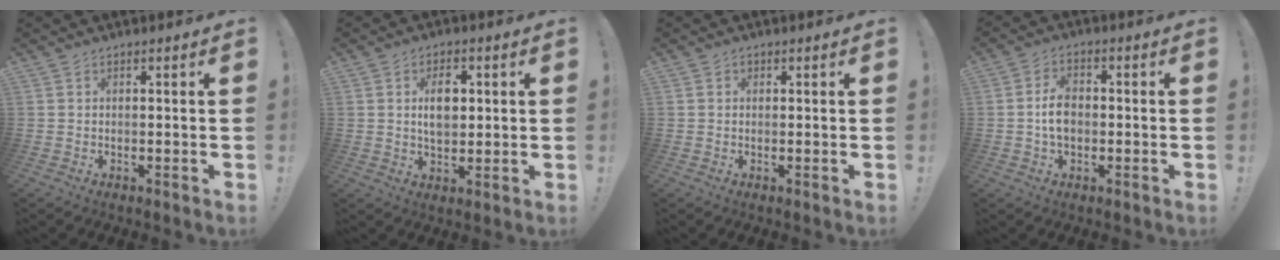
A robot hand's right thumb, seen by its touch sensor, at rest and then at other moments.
{"total": 7.6, "force": [1.4, 5.0, 5.5], "torque": [-0.092, 0.003, 0.021]}
{"total": 0.7, "force": [0.2, 0.6, 0.2], "torque": [0.004, -0.001, 0.002]}
{"total": 6.3, "force": [-0.7, 4.3, 4.7], "torque": [-0.083, 0.009, -0.014]}